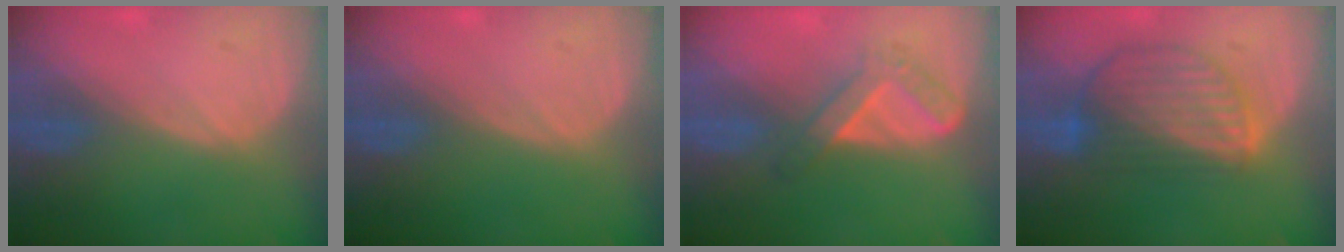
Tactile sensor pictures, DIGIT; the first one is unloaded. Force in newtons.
{"total": 0.0}
{"total": 5.5, "press": 4.7, "slide": 2.9}
{"total": 9.1, "press": 7.8, "slide": 4.7}